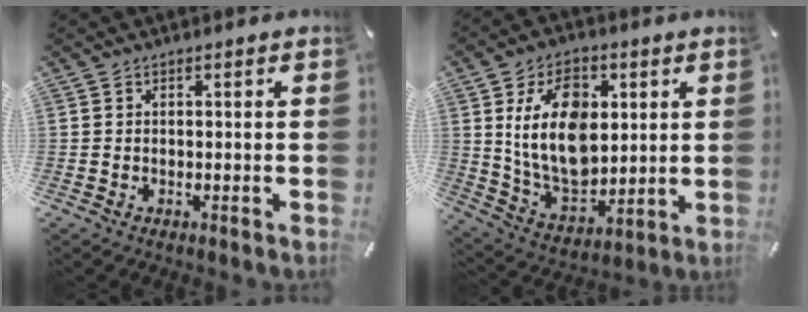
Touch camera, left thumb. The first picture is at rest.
{"total": 17.2, "force": [3.6, 12.0, 11.8], "torque": [-0.234, -0.011, 0.062]}